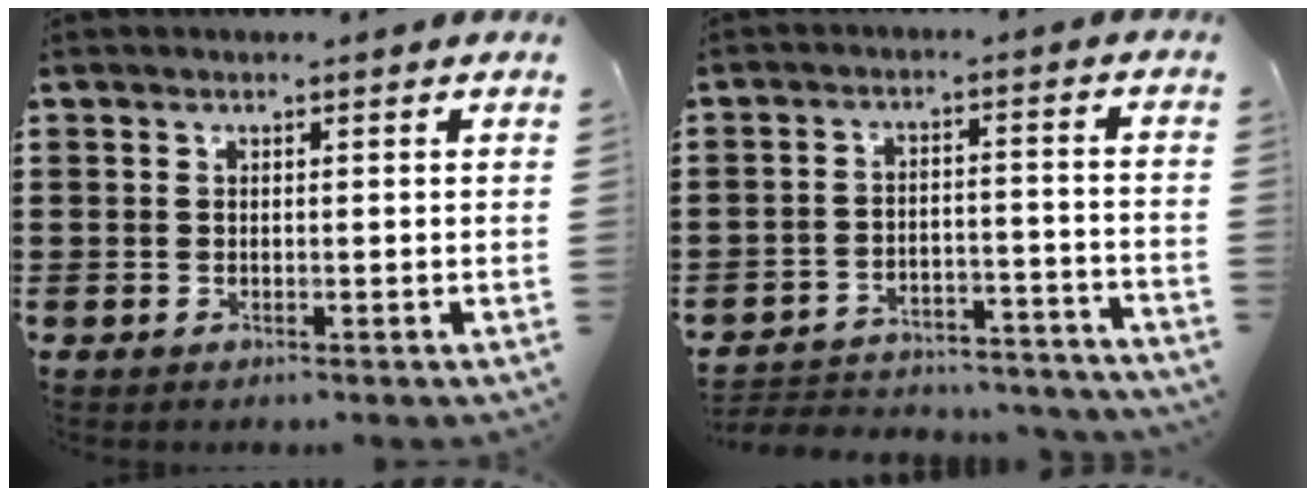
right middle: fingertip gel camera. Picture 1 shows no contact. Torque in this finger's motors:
{"motor_torque": [0.89, 0.09, 0.17, 0.06]}